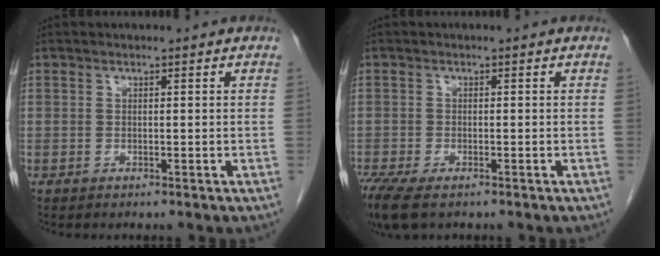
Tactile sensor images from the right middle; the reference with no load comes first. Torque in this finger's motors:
{"motor_torque": [0.98, -0.75, 0.07, 0.10]}